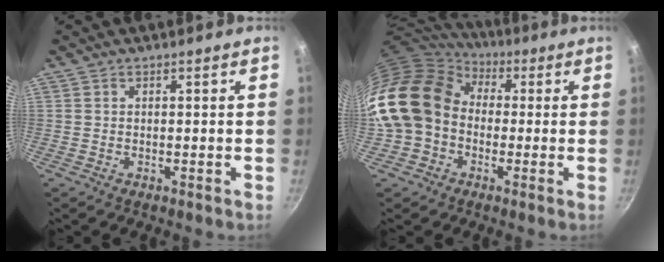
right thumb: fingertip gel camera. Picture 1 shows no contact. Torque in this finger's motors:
{"motor_torque": [-0.18, 1.76, 1.93, -0.49, 0.38]}